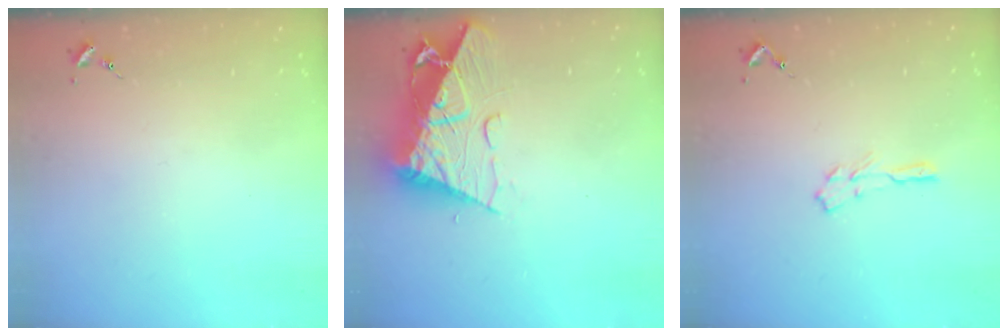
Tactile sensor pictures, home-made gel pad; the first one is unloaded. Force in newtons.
{"total": 13.2, "press": 13.1, "slide": 1.4}
{"total": 4.7, "press": 4.6, "slide": 0.5}